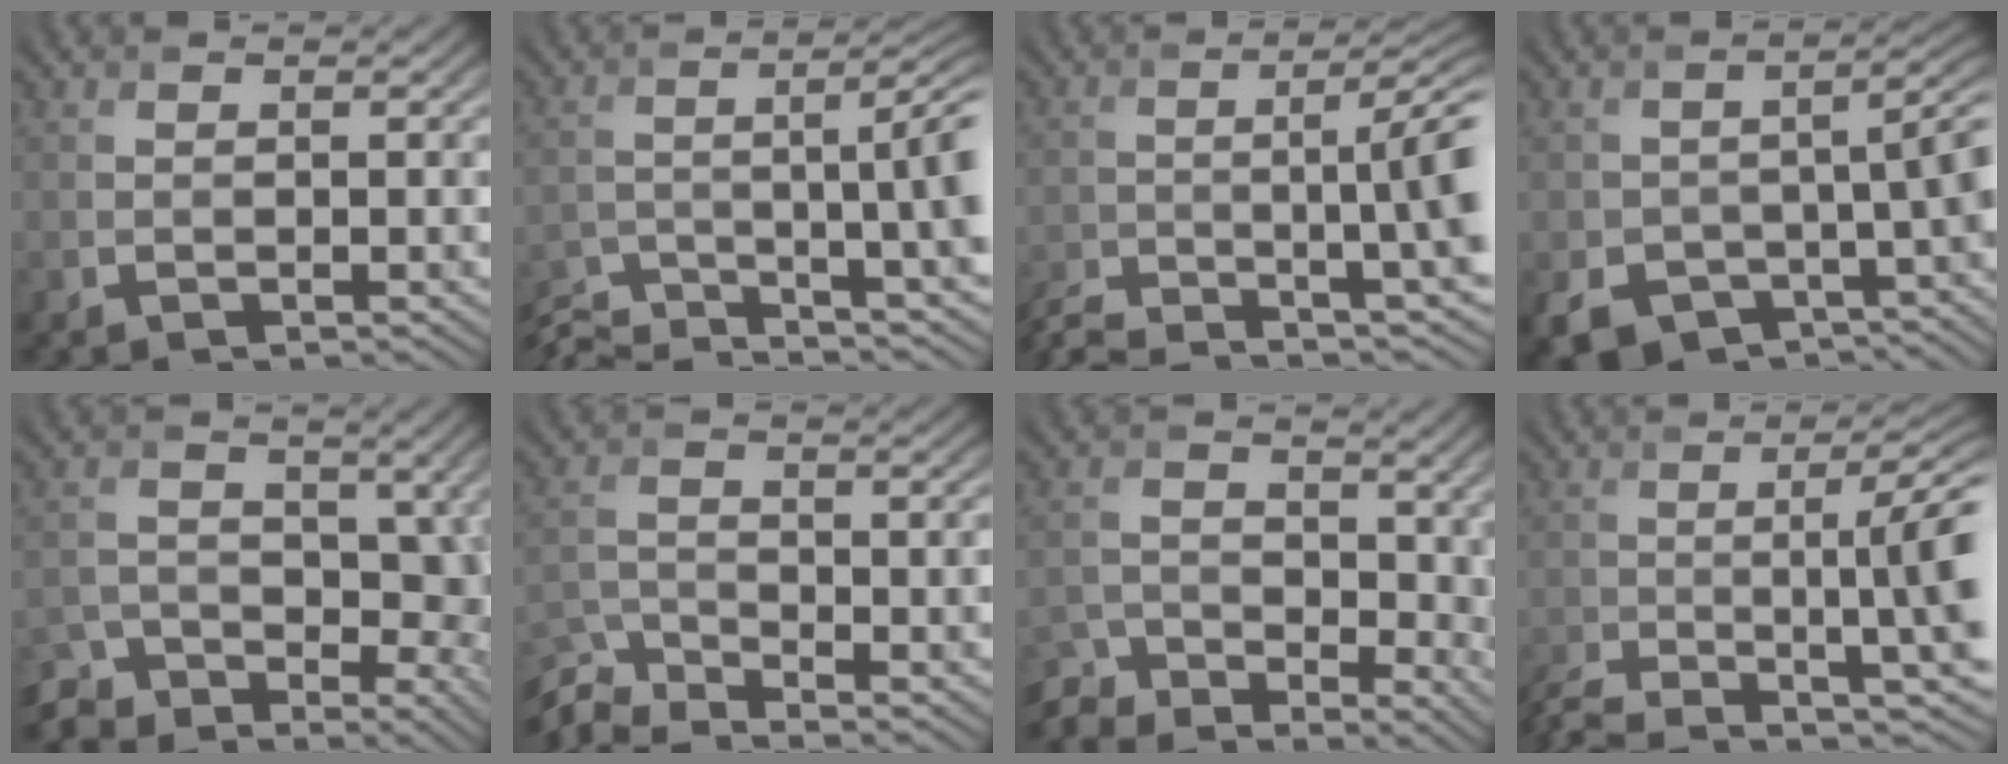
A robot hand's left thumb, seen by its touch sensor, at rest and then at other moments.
{"total": 11.9, "force": [-7.9, 1.9, 8.7], "torque": [-0.120, -0.008, -0.141]}
{"total": 13.1, "force": [-7.1, 2.2, 10.8], "torque": [-0.140, -0.007, -0.123]}
{"total": 11.2, "force": [-5.6, 6.4, 7.3], "torque": [-0.118, -0.044, -0.081]}
{"total": 8.3, "force": [-4.6, 5.8, 3.7], "torque": [-0.052, -0.008, -0.081]}
{"total": 7.9, "force": [-6.9, 1.8, 3.4], "torque": [-0.070, -0.006, -0.141]}
{"total": 7.4, "force": [-4.4, 4.2, 4.3], "torque": [-0.078, -0.019, -0.088]}
{"total": 14.2, "force": [-6.4, 3.0, 12.3], "torque": [-0.178, -0.007, -0.100]}